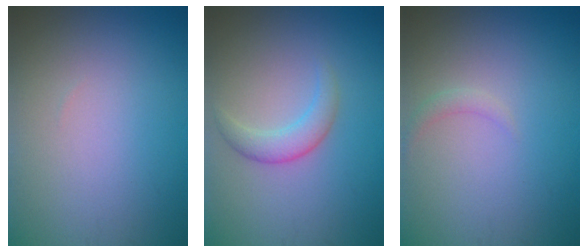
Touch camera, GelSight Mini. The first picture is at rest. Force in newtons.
{"total": 2.3, "press": 2.3, "slide": 0.2}
{"total": 0.9, "press": 0.9, "slide": 0.1}